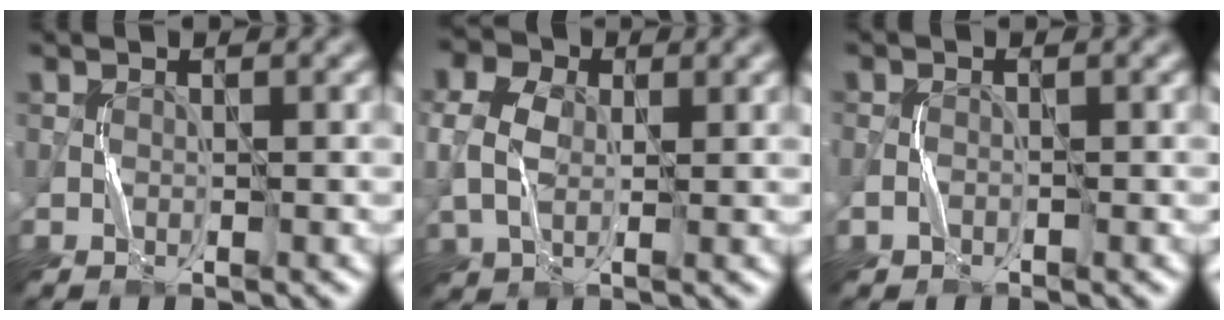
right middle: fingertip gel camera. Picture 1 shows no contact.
{"total": 5.4, "force": [0.9, 3.8, 3.7], "torque": [-0.097, 0.014, 0.015]}
{"total": 1.0, "force": [-0.5, 0.6, 0.6], "torque": [-0.013, 0.004, -0.011]}